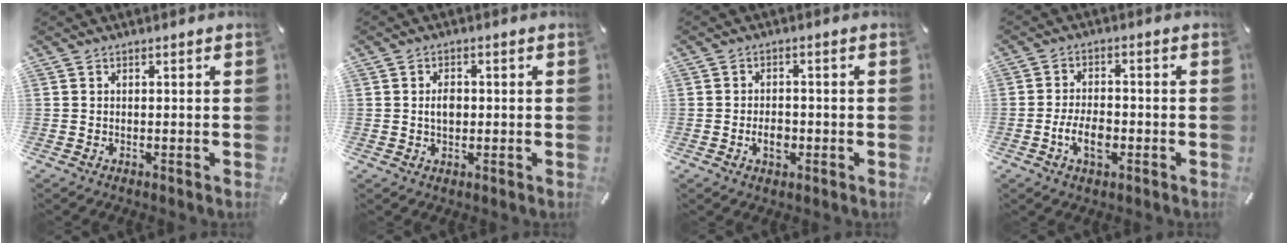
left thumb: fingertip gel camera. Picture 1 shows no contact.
{"total": 3.4, "force": [0.2, 2.4, 2.4], "torque": [-0.032, -0.002, -0.002]}
{"total": 4.3, "force": [-1.3, 2.9, 2.9], "torque": [-0.058, 0.005, -0.022]}
{"total": 6.6, "force": [-2.2, 3.8, 5.0], "torque": [-0.107, 0.008, -0.041]}